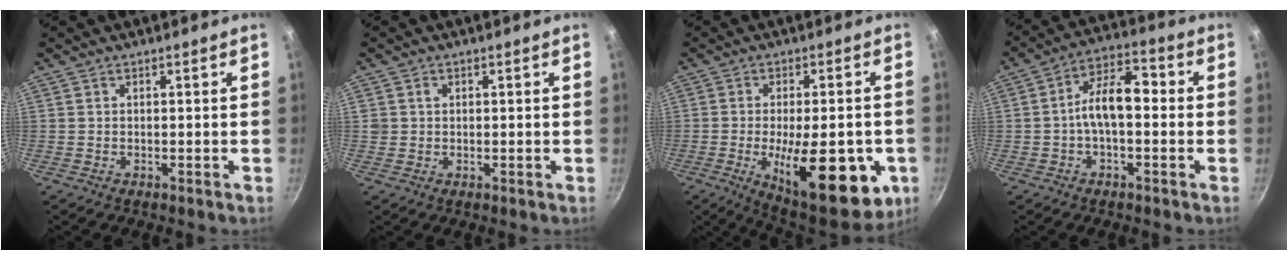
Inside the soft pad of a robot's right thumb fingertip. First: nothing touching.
{"total": 1.5, "force": [0.4, 1.4, 0.5], "torque": [-0.002, 0.006, 0.006]}
{"total": 21.4, "force": [-6.0, 8.3, 18.8], "torque": [-0.232, -0.003, -0.073]}
{"total": 9.4, "force": [-0.7, 5.0, 8.0], "torque": [-0.117, 0.040, -0.026]}